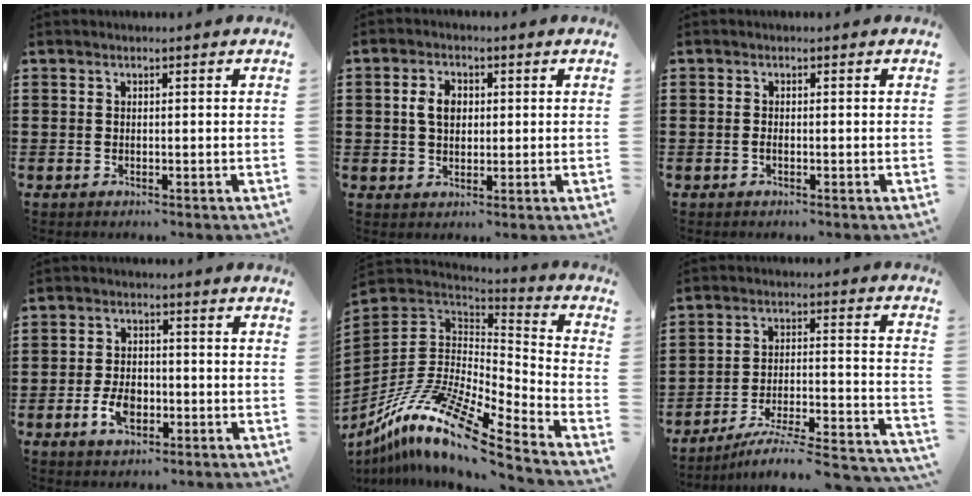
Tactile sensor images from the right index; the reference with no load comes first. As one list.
[{"total": 4.1, "force": [0.5, 2.7, 3.0], "torque": [-0.066, 0.013, 0.006]}, {"total": 0.6, "force": [-0.3, 0.1, 0.5], "torque": [-0.011, -0.004, -0.005]}, {"total": 4.9, "force": [-1.9, 2.9, 3.4], "torque": [-0.082, 0.002, -0.040]}, {"total": 14.8, "force": [-9.9, 3.7, 10.4], "torque": [-0.219, 0.015, -0.191]}, {"total": 5.8, "force": [-5.1, 0.0, 2.8], "torque": [-0.043, -0.014, -0.104]}]